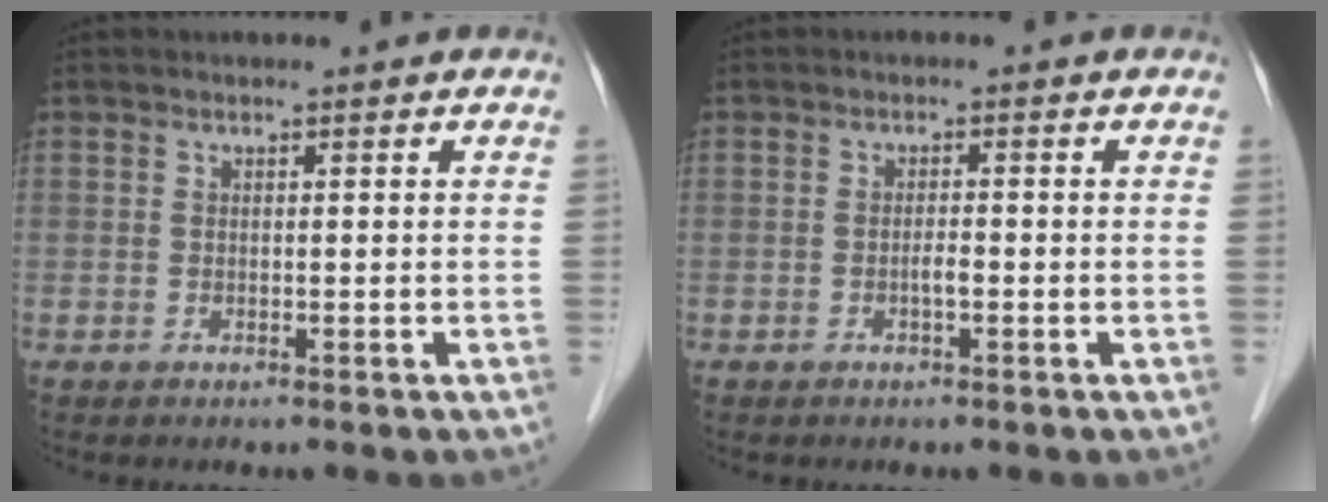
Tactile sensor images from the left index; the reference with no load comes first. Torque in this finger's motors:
{"motor_torque": [0.48, 0.37, 0.04, 0.00]}